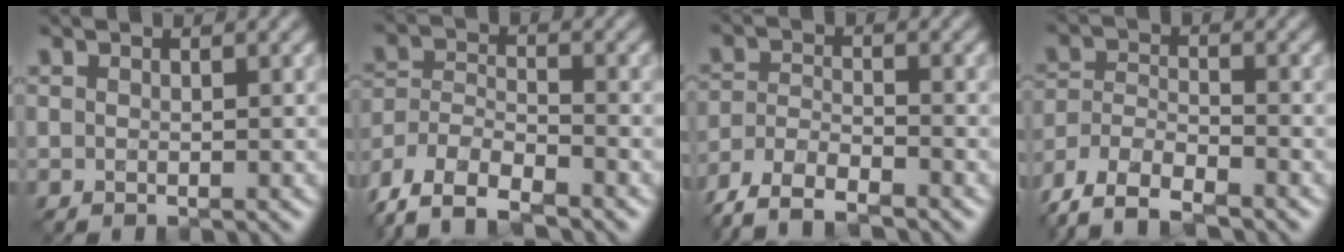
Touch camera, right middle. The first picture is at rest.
{"total": 7.4, "force": [-5.9, 2.7, 3.5], "torque": [-0.065, -0.009, -0.117]}
{"total": 5.6, "force": [-4.7, 1.5, 2.5], "torque": [-0.050, -0.008, -0.096]}
{"total": 6.7, "force": [-5.5, 2.1, 3.1], "torque": [-0.060, -0.008, -0.111]}